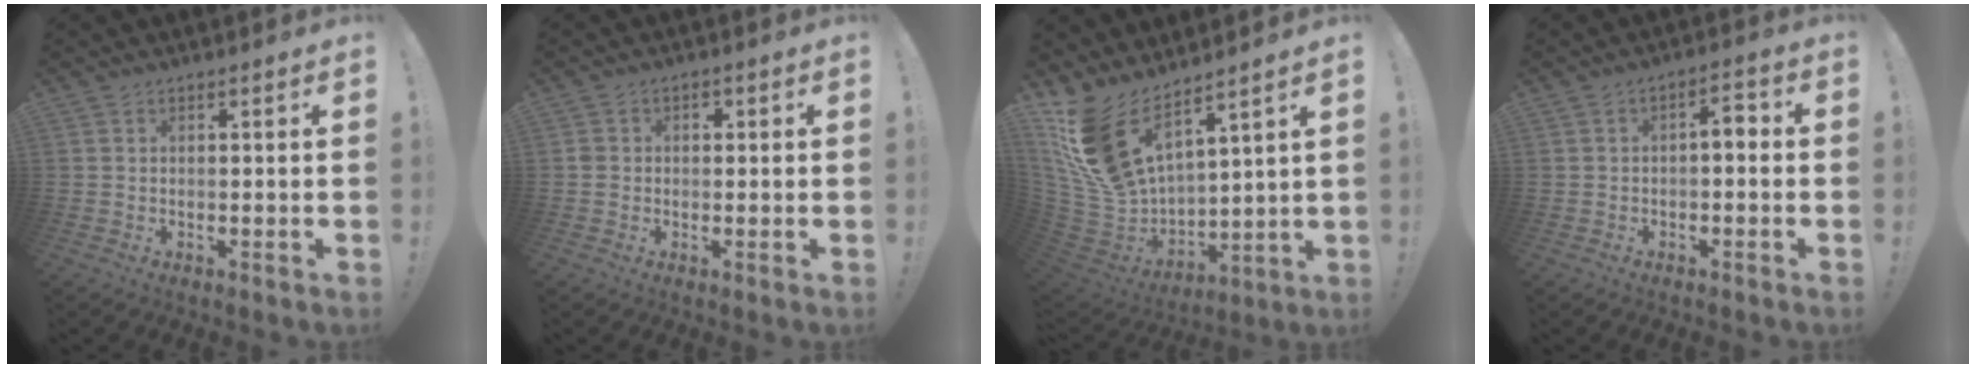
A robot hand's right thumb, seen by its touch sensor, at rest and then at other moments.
{"total": 2.9, "force": [-0.6, 2.6, 1.0], "torque": [-0.016, 0.011, -0.010]}
{"total": 16.0, "force": [11.0, 7.4, 8.9], "torque": [-0.188, -0.081, 0.206]}
{"total": 3.8, "force": [-0.7, 1.7, 3.3], "torque": [-0.047, 0.007, -0.019]}